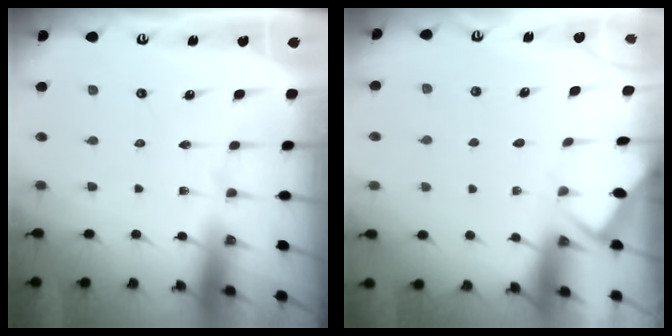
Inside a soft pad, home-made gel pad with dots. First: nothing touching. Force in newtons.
{"total": 3.0, "press": 3.0, "slide": 0.2}